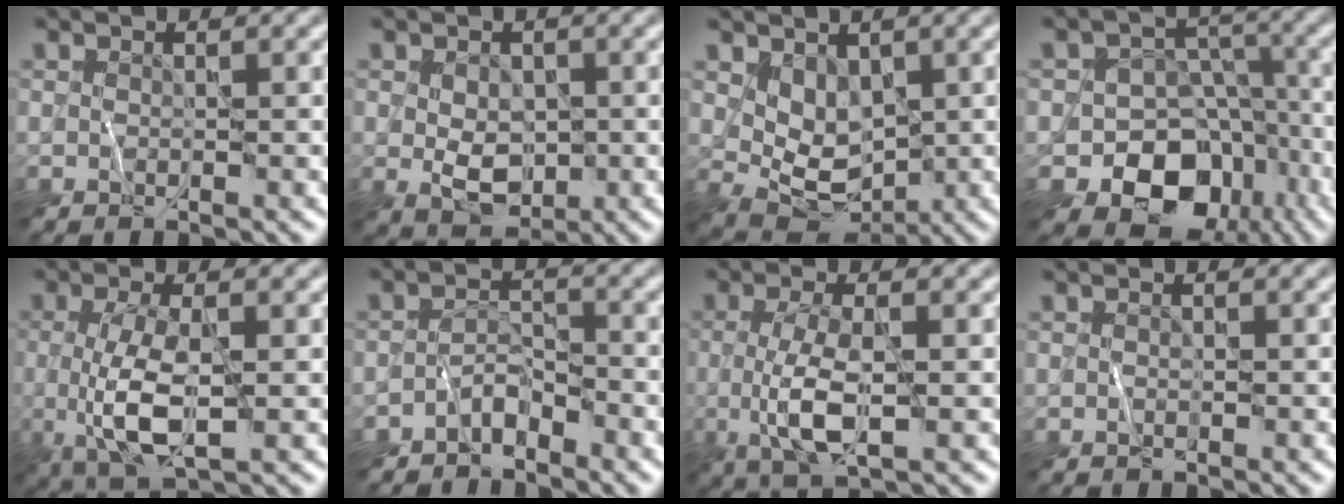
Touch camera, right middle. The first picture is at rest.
{"total": 3.6, "force": [-0.1, 2.5, 2.6], "torque": [-0.043, -0.011, -0.001]}
{"total": 4.4, "force": [1.4, 3.1, 2.9], "torque": [-0.056, -0.019, 0.034]}
{"total": 11.0, "force": [-5.4, 8.5, 4.2], "torque": [-0.045, 0.002, -0.101]}
{"total": 5.2, "force": [-0.3, 1.5, 4.9], "torque": [-0.106, -0.009, -0.004]}
{"total": 2.4, "force": [-2.0, 1.0, 0.9], "torque": [-0.010, 0.012, -0.042]}
{"total": 4.4, "force": [-0.3, 1.2, 4.2], "torque": [-0.093, -0.006, -0.008]}
{"total": 0.0}